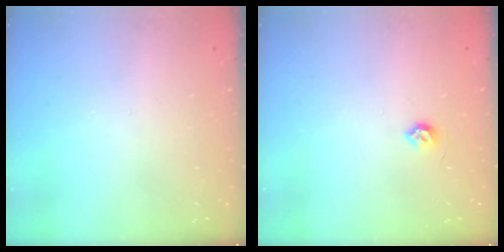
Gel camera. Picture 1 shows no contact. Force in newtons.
{"total": 4.5, "press": 4.5, "slide": 0.7}